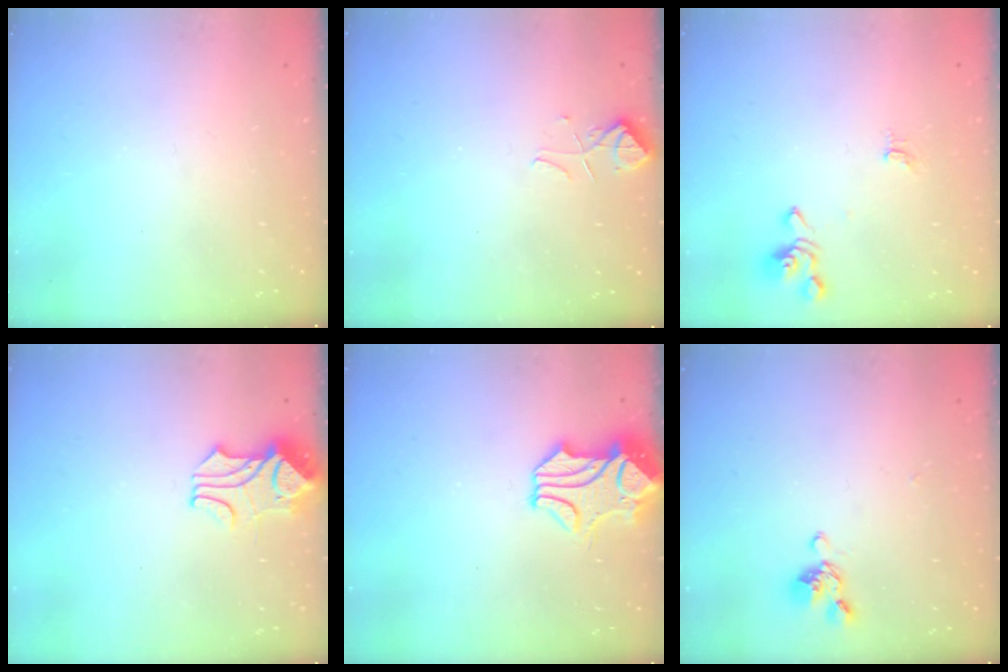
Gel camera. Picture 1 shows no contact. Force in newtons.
{"total": 3.0, "press": 3.0, "slide": 0.5}
{"total": 1.3, "press": 1.3, "slide": 0.5}
{"total": 1.6, "press": 1.2, "slide": 1.0}
{"total": 1.5, "press": 0.9, "slide": 1.2}
{"total": 2.9, "press": 2.8, "slide": 0.8}